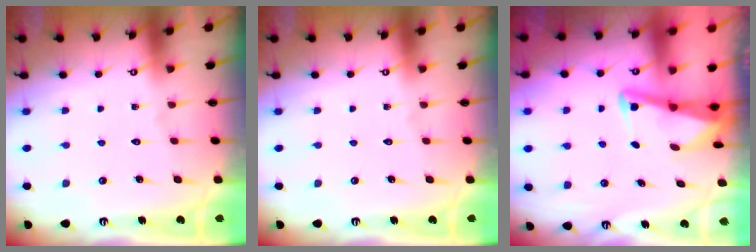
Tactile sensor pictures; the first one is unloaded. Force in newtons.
{"total": 0.0}
{"total": 3.0, "press": 3.0, "slide": 0.4}